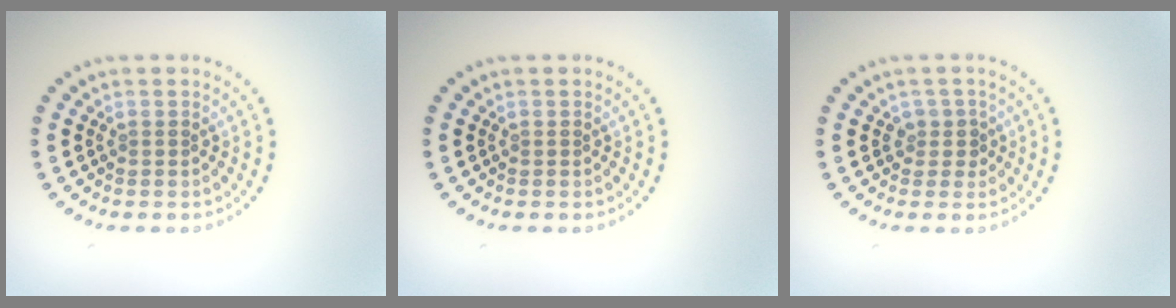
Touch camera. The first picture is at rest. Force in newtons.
{"total": 0.0}
{"total": 1.5, "press": 1.2, "slide": 1.0}